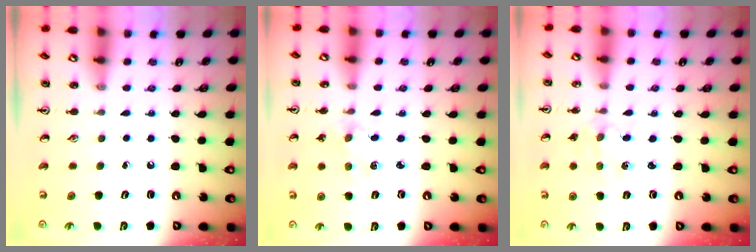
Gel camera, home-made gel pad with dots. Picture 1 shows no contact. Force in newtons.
{"total": 1.9, "press": 1.9, "slide": 0.3}
{"total": 3.0, "press": 3.0, "slide": 0.3}